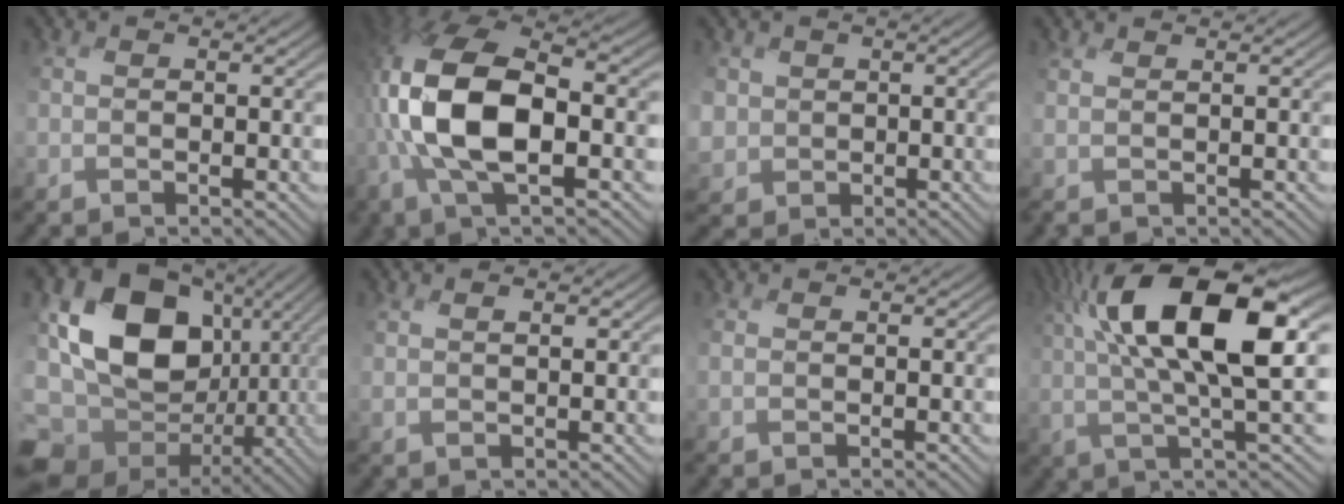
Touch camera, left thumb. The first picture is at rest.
{"total": 12.4, "force": [-2.1, 5.7, 10.8], "torque": [-0.253, 0.005, -0.052]}
{"total": 4.1, "force": [0.0, 4.0, 0.9], "torque": [-0.058, -0.020, -0.009]}
{"total": 1.0, "force": [0.8, -0.5, 0.2], "torque": [-0.005, 0.005, 0.014]}
{"total": 17.6, "force": [-1.6, 13.3, 11.4], "torque": [-0.249, -0.010, -0.039]}
{"total": 1.6, "force": [1.0, 0.3, 1.2], "torque": [-0.021, 0.001, 0.021]}
{"total": 0.6, "force": [0.4, 0.3, 0.2], "torque": [-0.008, 0.001, 0.008]}
{"total": 15.1, "force": [4.0, 5.2, 13.6], "torque": [-0.252, 0.004, 0.058]}